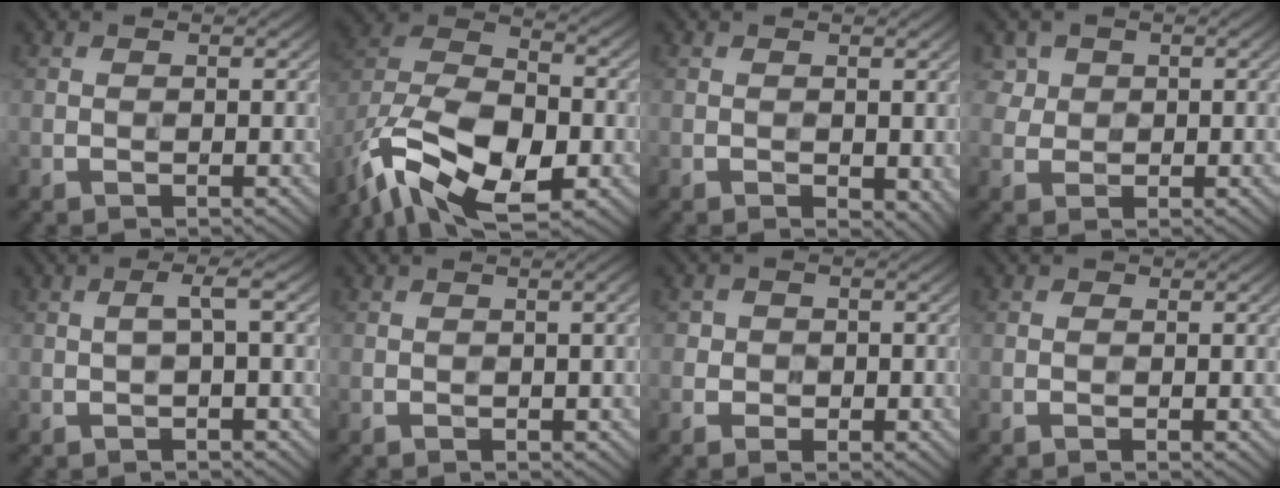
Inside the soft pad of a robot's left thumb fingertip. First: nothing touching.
{"total": 15.5, "force": [-8.9, 8.2, 9.6], "torque": [-0.229, -0.027, -0.154]}
{"total": 1.7, "force": [0.0, 1.0, 1.4], "torque": [-0.023, -0.004, 0.002]}
{"total": 3.6, "force": [1.6, 3.1, 1.1], "torque": [-0.040, 0.001, 0.030]}
{"total": 2.0, "force": [-0.2, 0.0, 2.0], "torque": [-0.034, 0.018, -0.009]}
{"total": 1.4, "force": [0.0, 0.0, 1.4], "torque": [-0.020, 0.008, 0.000]}
{"total": 1.7, "force": [-0.4, 1.6, 0.3], "torque": [0.011, 0.004, -0.016]}
{"total": 0.0}